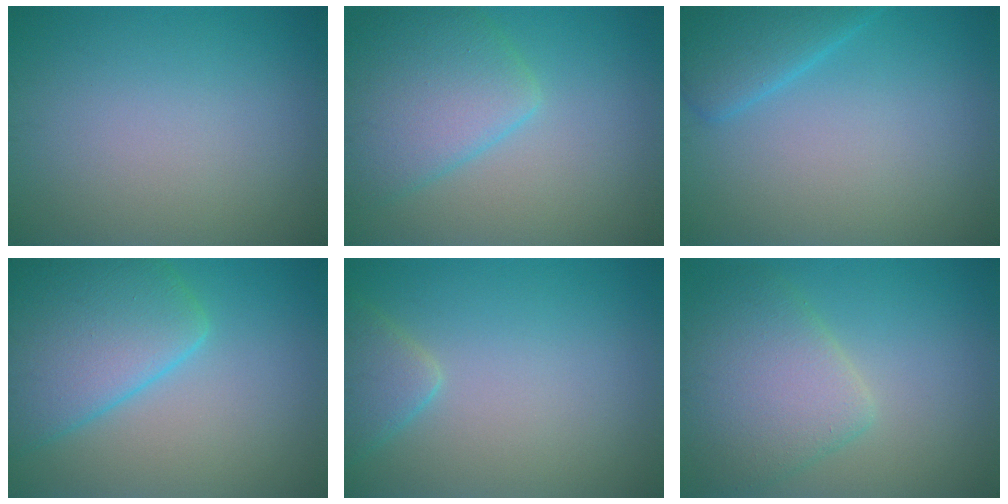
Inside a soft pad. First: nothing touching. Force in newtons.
{"total": 6.0, "press": 6.0, "slide": 0.2}
{"total": 3.4, "press": 3.4, "slide": 0.2}
{"total": 8.4, "press": 8.3, "slide": 0.6}
{"total": 2.5, "press": 2.5, "slide": 0.2}
{"total": 5.6, "press": 5.6, "slide": 0.3}